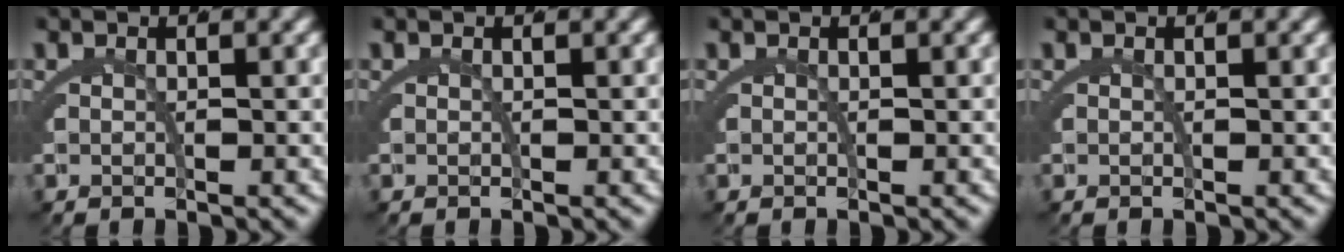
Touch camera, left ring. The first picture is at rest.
{"total": 0.0}
{"total": 0.0}
{"total": 0.0}